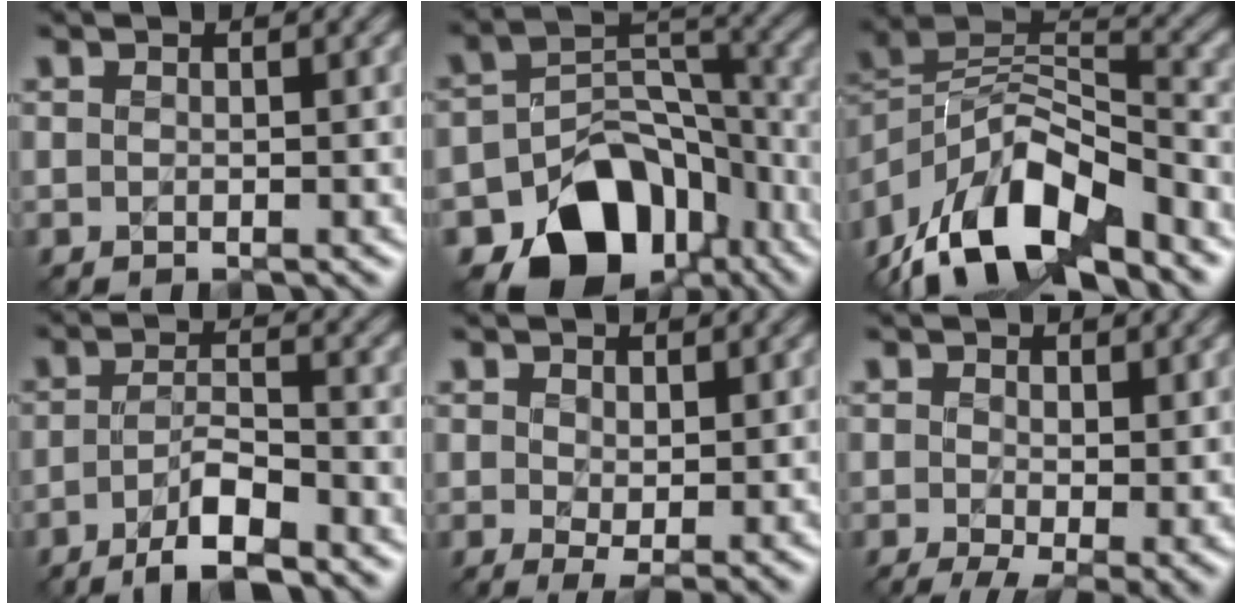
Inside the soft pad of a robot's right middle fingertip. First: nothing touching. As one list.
[{"total": 11.6, "force": [-6.7, 8.0, 5.0], "torque": [-0.079, -0.010, -0.102]}, {"total": 12.2, "force": [-7.7, 4.9, 8.1], "torque": [-0.156, 0.014, -0.150]}, {"total": 4.6, "force": [-3.1, 1.0, 3.3], "torque": [-0.060, 0.004, -0.055]}, {"total": 1.9, "force": [0.6, 0.8, 1.6], "torque": [-0.029, -0.008, 0.014]}, {"total": 5.7, "force": [-1.5, 2.3, 5.0], "torque": [-0.082, -0.014, -0.015]}]